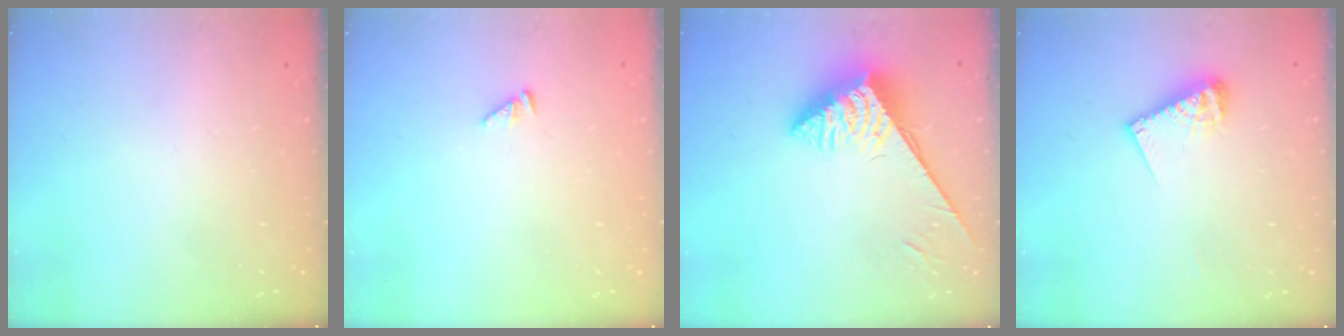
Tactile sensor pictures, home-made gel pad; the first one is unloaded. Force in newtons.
{"total": 2.1, "press": 2.1, "slide": 0.3}
{"total": 5.6, "press": 5.6, "slide": 0.5}
{"total": 9.0, "press": 9.0, "slide": 1.0}